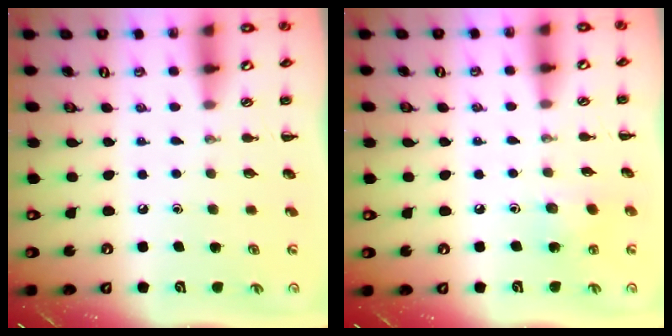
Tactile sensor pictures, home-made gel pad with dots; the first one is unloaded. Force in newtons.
{"total": 4.4, "press": 4.2, "slide": 1.2}